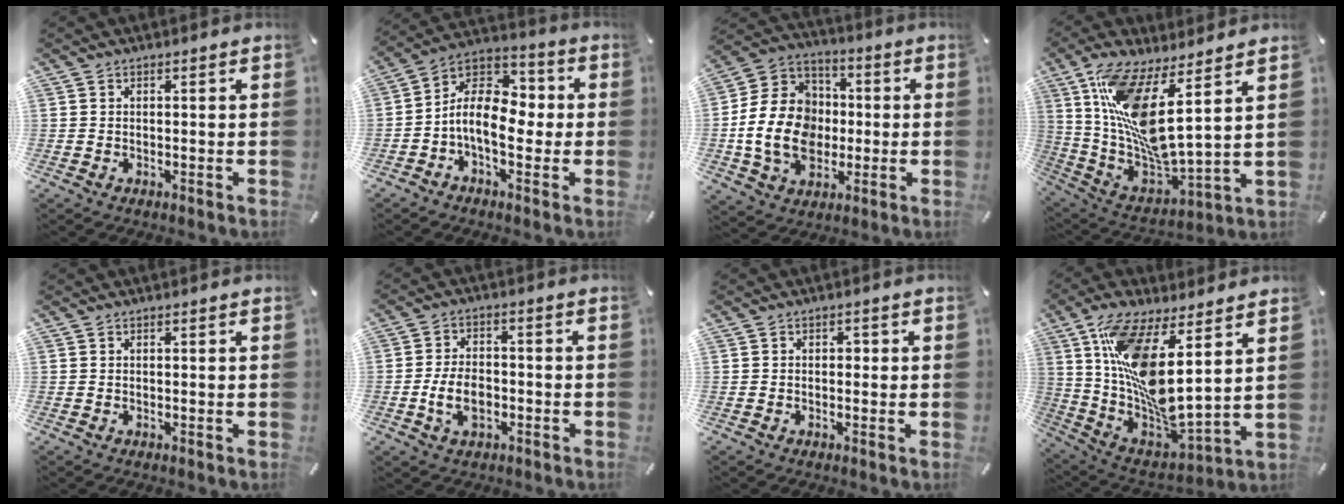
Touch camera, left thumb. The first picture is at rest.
{"total": 12.0, "force": [-2.1, 7.5, 9.1], "torque": [-0.181, 0.006, -0.039]}
{"total": 17.2, "force": [-2.4, 14.1, 9.6], "torque": [-0.216, 0.022, -0.040]}
{"total": 14.7, "force": [7.3, 3.5, 12.2], "torque": [-0.271, -0.070, 0.119]}
{"total": 0.0}
{"total": 8.1, "force": [-2.3, 5.5, 5.6], "torque": [-0.125, 0.009, -0.043]}
{"total": 1.3, "force": [-0.3, 1.0, 0.7], "torque": [-0.015, 0.005, -0.009]}
{"total": 15.8, "force": [6.8, 4.5, 13.5], "torque": [-0.290, -0.074, 0.110]}